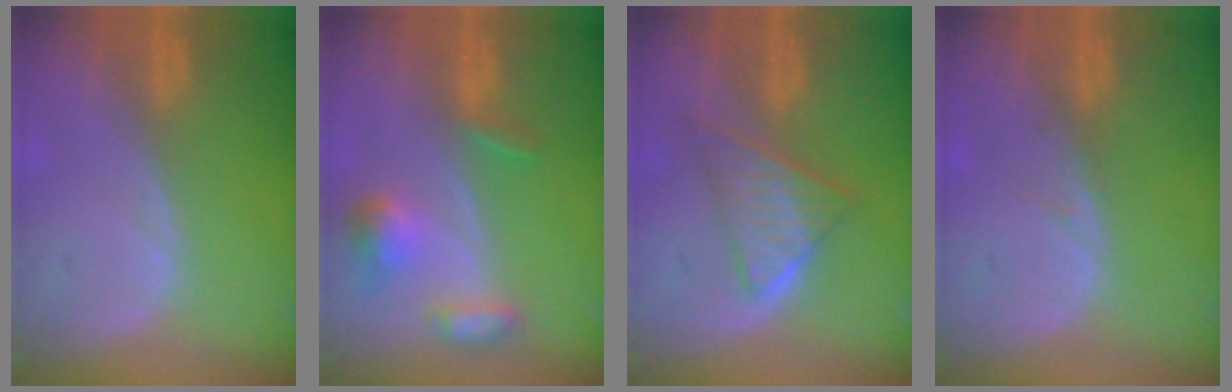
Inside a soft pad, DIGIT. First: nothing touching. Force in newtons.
{"total": 5.7, "press": 5.4, "slide": 2.0}
{"total": 6.2, "press": 5.8, "slide": 2.1}
{"total": 0.7, "press": 0.4, "slide": 0.5}